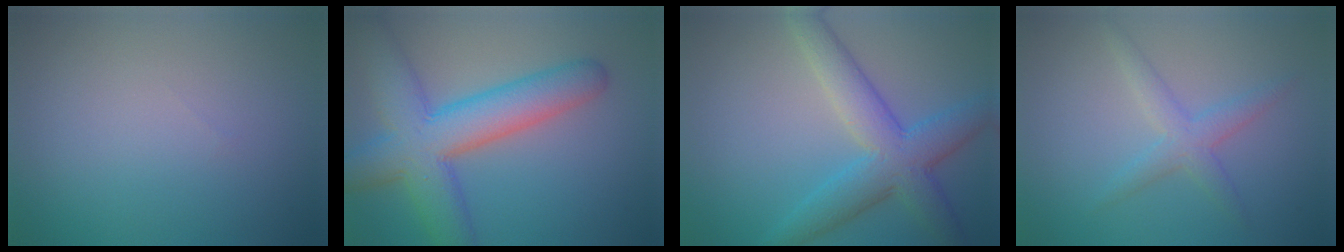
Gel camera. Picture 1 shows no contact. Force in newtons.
{"total": 9.1, "press": 9.1, "slide": 0.3}
{"total": 5.3, "press": 5.3, "slide": 0.2}
{"total": 2.5, "press": 2.5, "slide": 0.1}